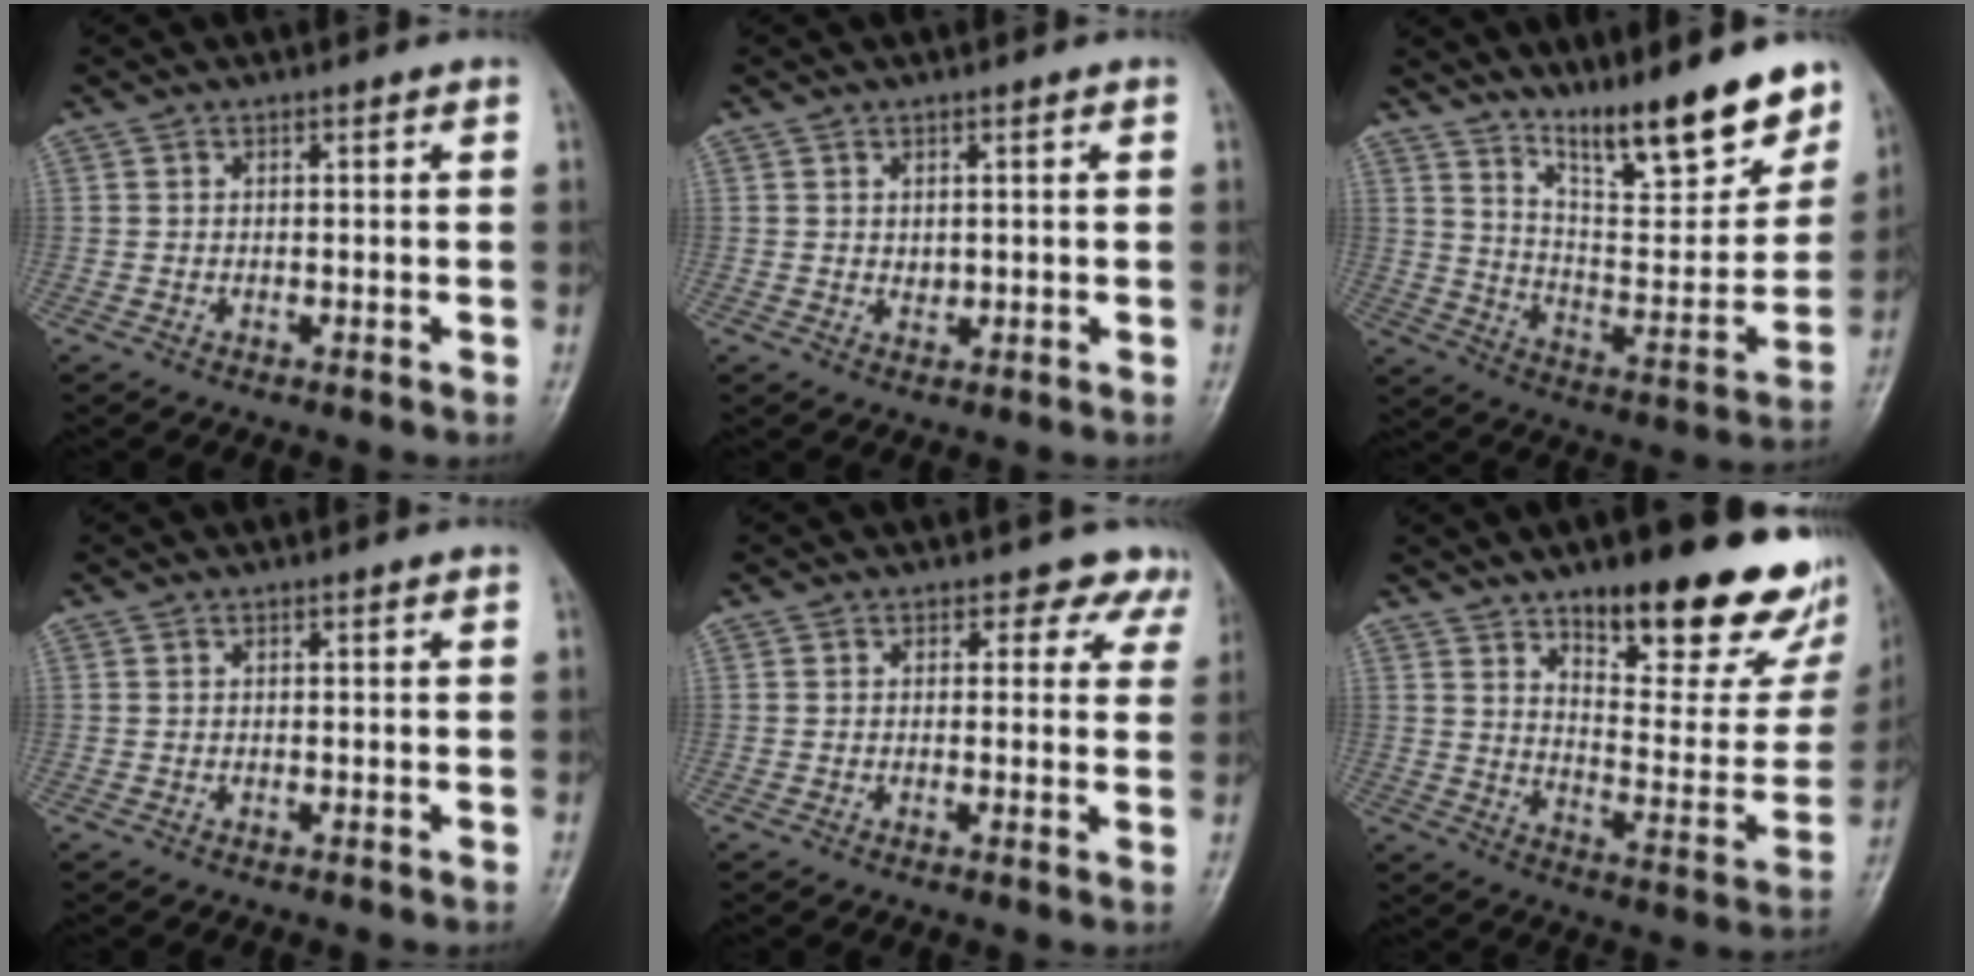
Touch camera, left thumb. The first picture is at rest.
{"total": 1.4, "force": [0.5, 1.0, 0.7], "torque": [-0.005, -0.005, 0.011]}
{"total": 19.5, "force": [14.5, 4.2, 12.3], "torque": [-0.146, -0.089, 0.245]}
{"total": 0.0}
{"total": 4.7, "force": [3.7, 2.9, 0.3], "torque": [0.033, -0.017, 0.018]}
{"total": 26.7, "force": [16.6, 9.4, 18.7], "torque": [-0.204, -0.083, 0.239]}